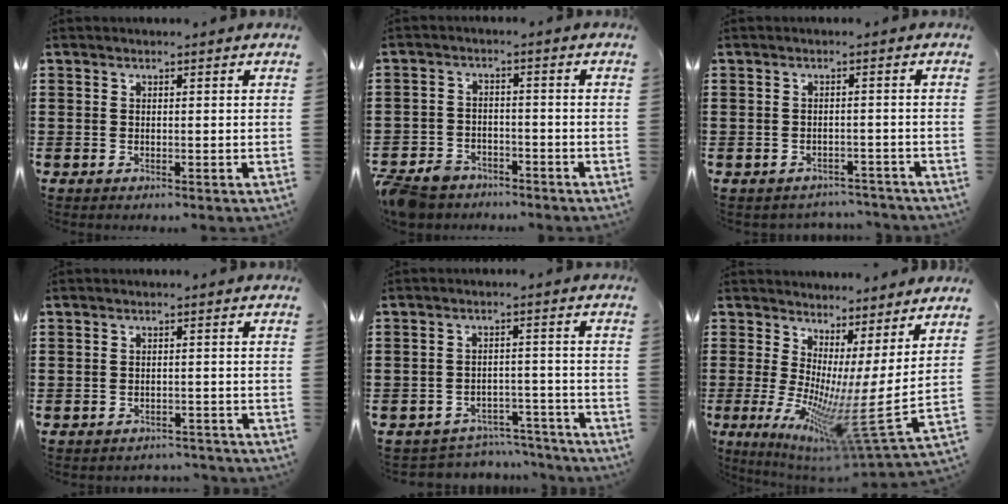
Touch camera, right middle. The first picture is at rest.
{"total": 4.7, "force": [-4.5, 1.4, 0.8], "torque": [-0.037, -0.001, -0.095]}
{"total": 1.9, "force": [-1.9, 0.3, -0.1], "torque": [-0.007, -0.001, -0.042]}
{"total": 1.7, "force": [-1.7, 0.2, 0.0], "torque": [-0.008, -0.001, -0.036]}
{"total": 4.3, "force": [-4.3, 0.7, 0.1], "torque": [-0.008, 0.006, -0.090]}
{"total": 9.4, "force": [-1.2, 0.4, 9.3], "torque": [-0.172, -0.057, -0.023]}